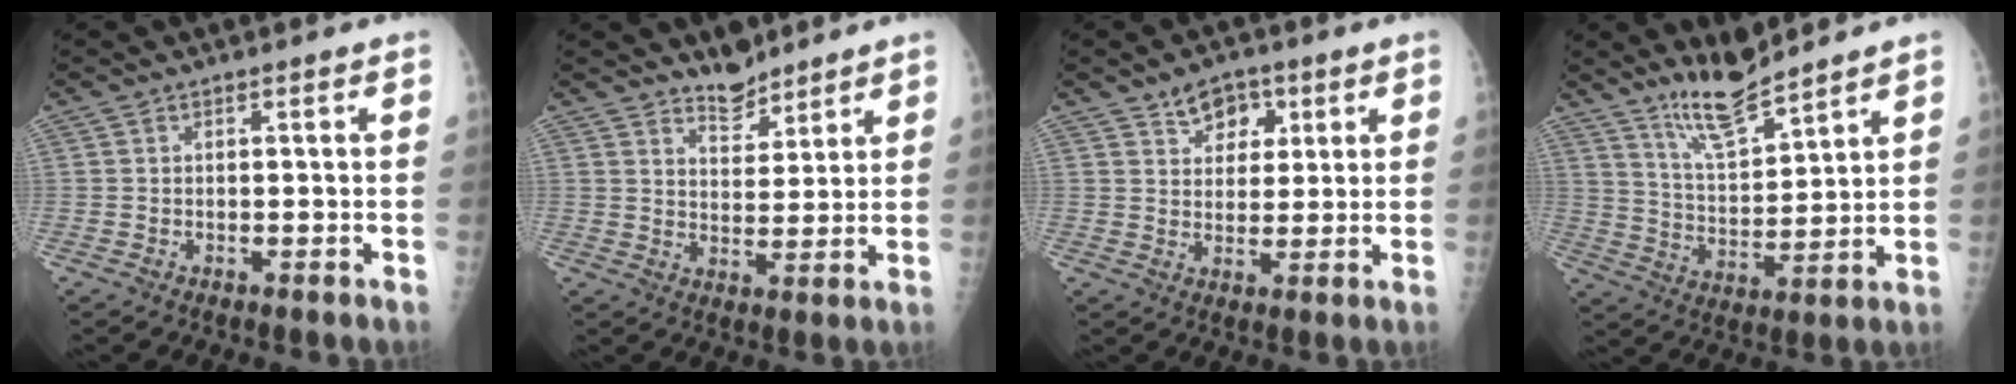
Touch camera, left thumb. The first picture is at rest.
{"total": 5.4, "force": [4.7, 2.3, 1.3], "torque": [0.002, -0.040, 0.082]}
{"total": 6.3, "force": [3.3, 4.5, 2.8], "torque": [-0.006, -0.013, 0.049]}
{"total": 9.7, "force": [8.3, 1.7, 4.6], "torque": [-0.075, -0.065, 0.163]}